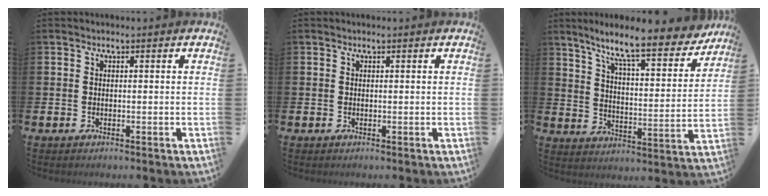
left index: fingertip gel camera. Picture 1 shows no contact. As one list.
[{"total": 0.0}, {"total": 10.0, "force": [8.7, 1.3, 4.9], "torque": [-0.116, -0.058, 0.142]}]